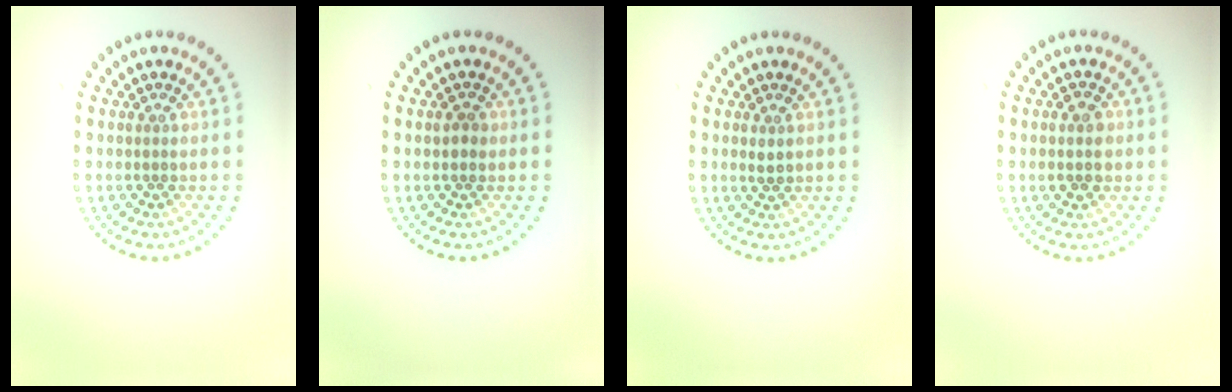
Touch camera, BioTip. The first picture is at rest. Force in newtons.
{"total": 1.1, "press": 1.1, "slide": 0.1}
{"total": 0.7, "press": 0.7, "slide": 0.1}
{"total": 2.5, "press": 2.5, "slide": 0.2}